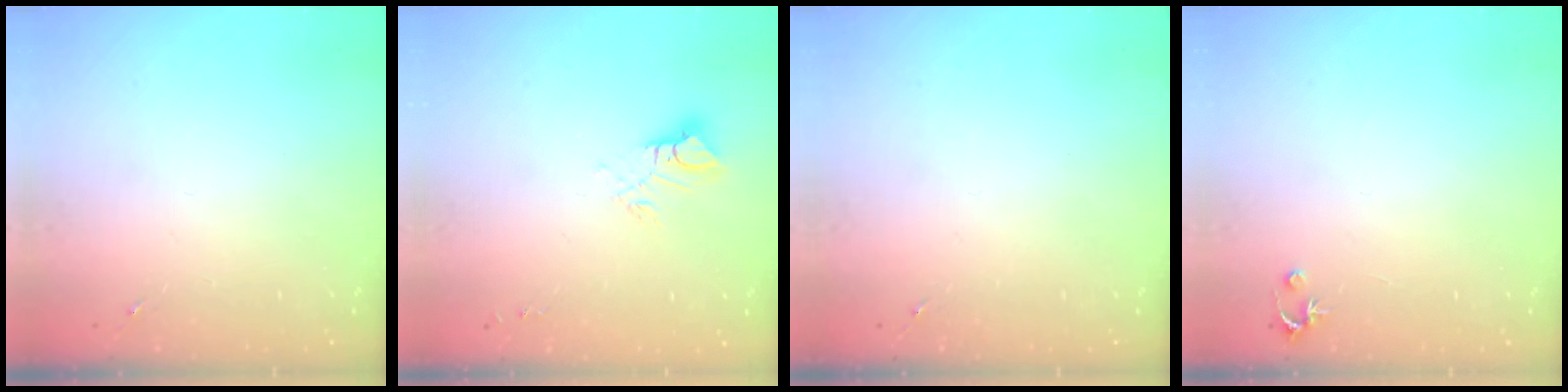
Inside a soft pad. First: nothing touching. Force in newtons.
{"total": 8.6, "press": 8.6, "slide": 0.9}
{"total": 0.0}
{"total": 2.5, "press": 2.5, "slide": 0.2}